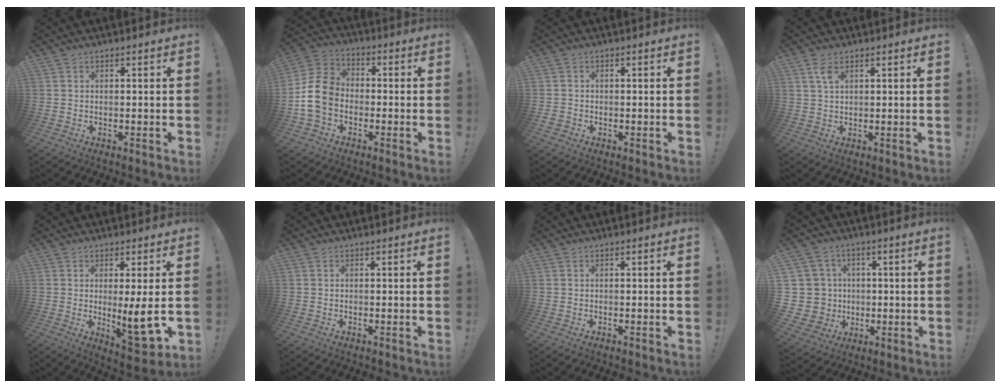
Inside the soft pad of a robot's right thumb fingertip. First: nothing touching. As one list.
[{"total": 12.1, "force": [-3.0, 9.5, 6.9], "torque": [-0.124, 0.032, -0.050]}, {"total": 1.3, "force": [-0.8, 0.9, 0.6], "torque": [-0.009, 0.003, -0.014]}, {"total": 3.4, "force": [1.6, 1.4, 2.6], "torque": [-0.049, -0.002, 0.027]}, {"total": 9.8, "force": [0.5, 2.1, 9.6], "torque": [-0.134, -0.022, 0.011]}, {"total": 0.0}, {"total": 0.0}, {"total": 10.9, "force": [0.6, 10.5, 2.9], "torque": [-0.066, 0.001, 0.034]}]